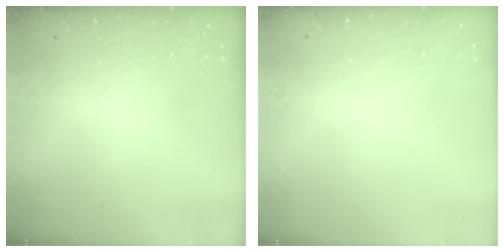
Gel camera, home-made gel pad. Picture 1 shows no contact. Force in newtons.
{"total": 0.0}